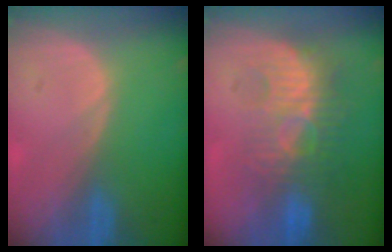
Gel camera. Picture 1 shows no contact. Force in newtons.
{"total": 8.9, "press": 8.5, "slide": 2.6}